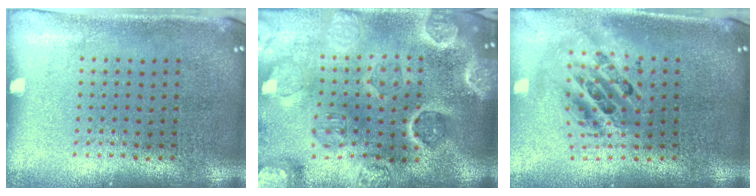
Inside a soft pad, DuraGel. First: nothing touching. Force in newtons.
{"total": 5.3, "press": 4.6, "slide": 2.6}
{"total": 2.2, "press": 1.6, "slide": 1.4}